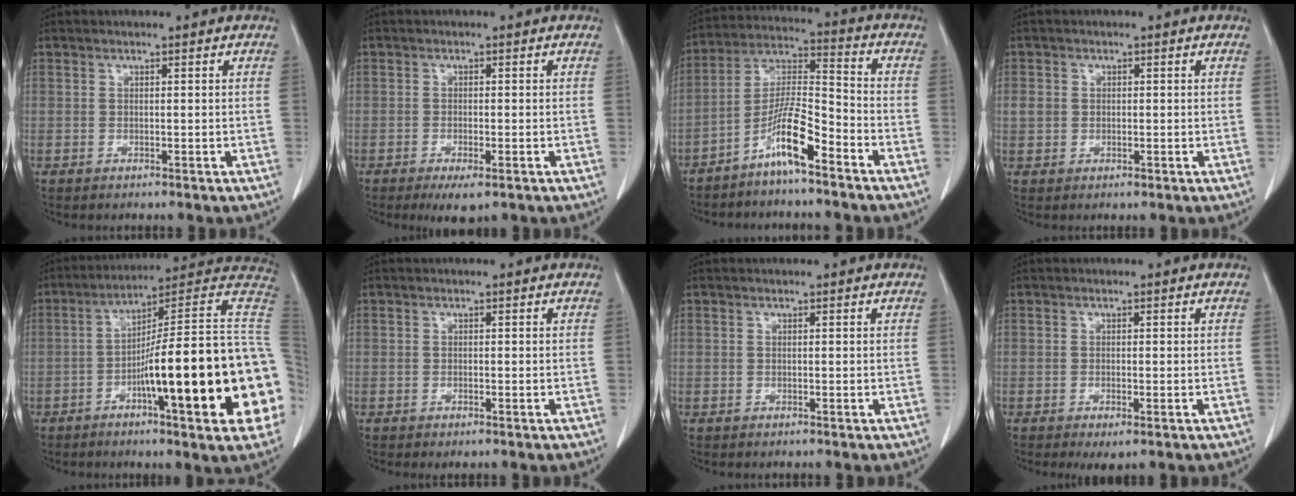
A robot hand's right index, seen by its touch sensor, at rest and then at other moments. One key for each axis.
{"total": 3.9, "fx": -2.3, "fy": 1.0, "fz": 3.1, "tx": -0.051, "ty": -0.009, "tz": -0.030}
{"total": 9.0, "fx": -5.8, "fy": 0.8, "fz": 6.8, "tx": -0.142, "ty": 0.004, "tz": -0.113}
{"total": 2.5, "fx": 0.1, "fy": 2.2, "fz": 1.1, "tx": -0.022, "ty": 0.006, "tz": 0.006}
{"total": 25.7, "fx": -5.0, "fy": 1.4, "fz": 25.2, "tx": -0.257, "ty": 0.015, "tz": -0.082}
{"total": 0.6, "fx": -0.4, "fy": 0.1, "fz": 0.4, "tx": -0.009, "ty": -0.003, "tz": -0.005}
{"total": 0.0}
{"total": 1.8, "fx": -1.0, "fy": 0.4, "fz": 1.5, "tx": -0.026, "ty": -0.006, "tz": -0.011}